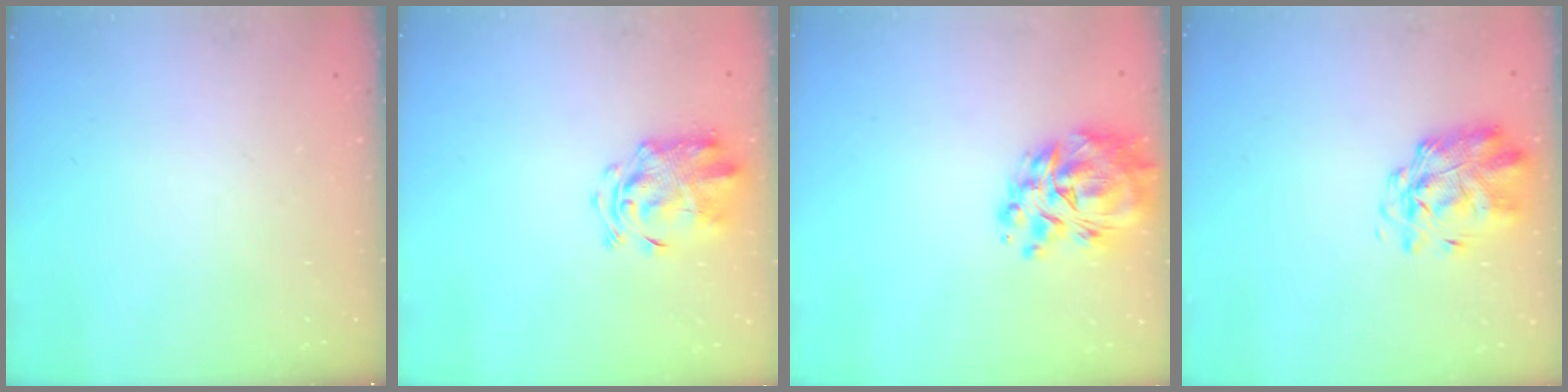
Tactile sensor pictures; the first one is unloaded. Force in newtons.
{"total": 3.9, "press": 3.7, "slide": 1.2}
{"total": 13.0, "press": 12.2, "slide": 4.3}
{"total": 2.4, "press": 2.2, "slide": 1.0}